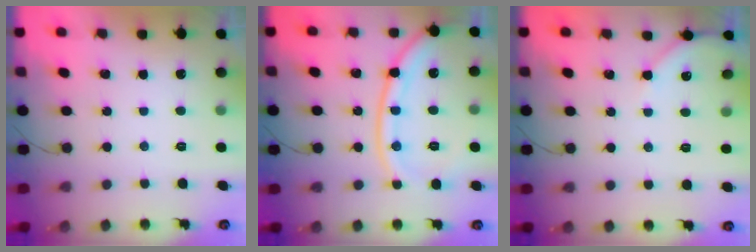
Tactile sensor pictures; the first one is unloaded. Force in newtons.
{"total": 14.7, "press": 14.6, "slide": 1.7}
{"total": 4.3, "press": 4.2, "slide": 0.7}